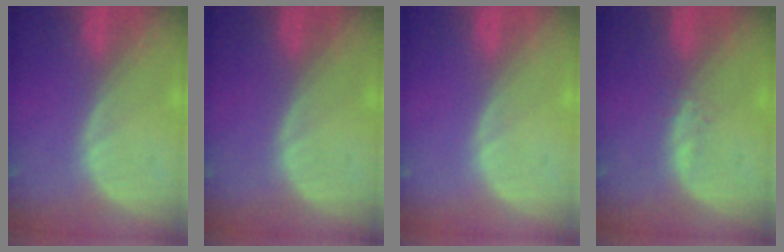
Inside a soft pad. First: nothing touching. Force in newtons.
{"total": 0.0}
{"total": 0.0}
{"total": 1.1, "press": 1.0, "slide": 0.5}